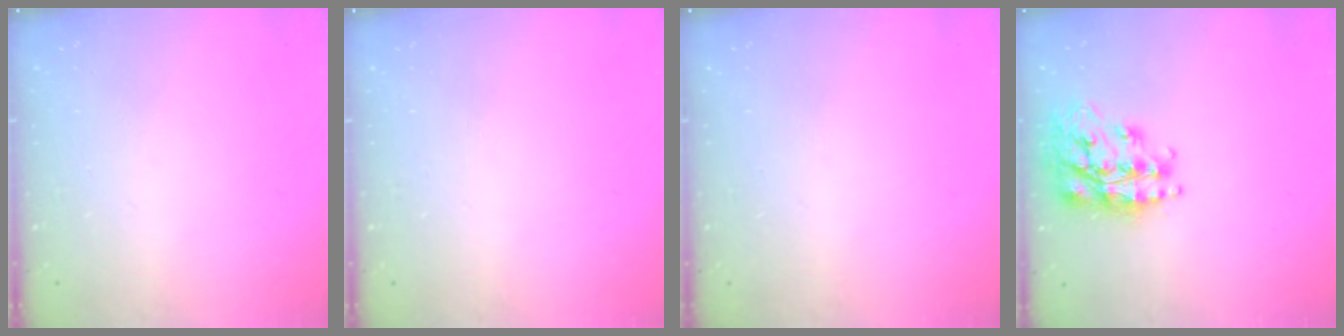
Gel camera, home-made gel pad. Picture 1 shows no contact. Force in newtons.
{"total": 0.0}
{"total": 0.0}
{"total": 18.0, "press": 17.9, "slide": 1.6}